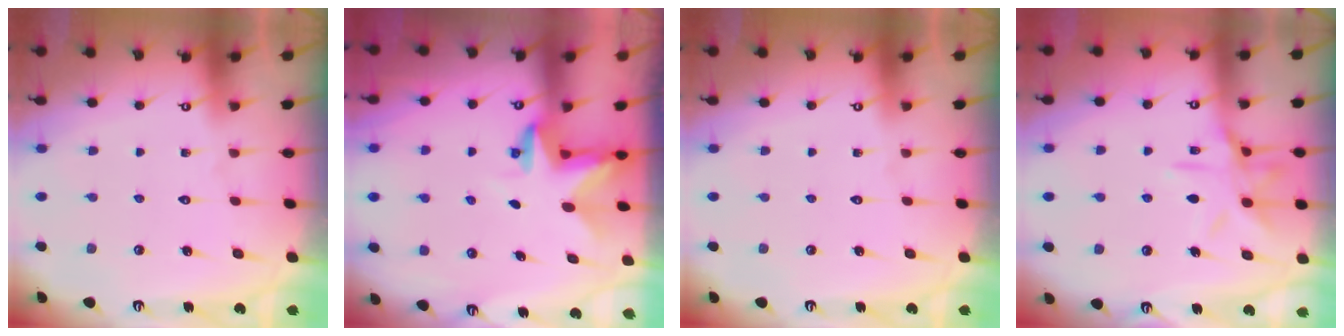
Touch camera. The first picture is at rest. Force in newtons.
{"total": 2.8, "press": 2.8, "slide": 0.2}
{"total": 0.0}
{"total": 12.6, "press": 12.6, "slide": 1.0}